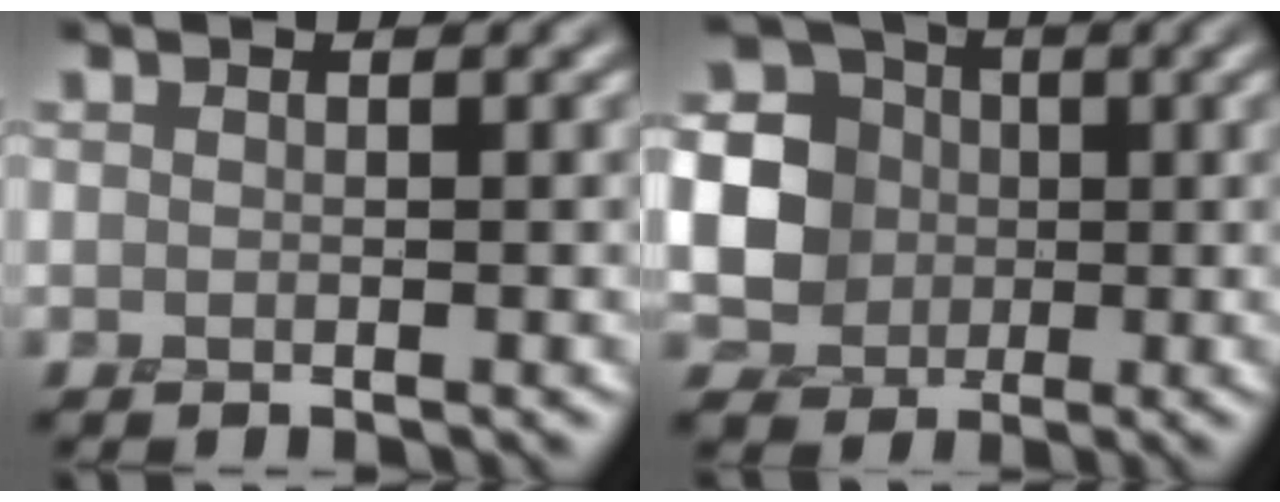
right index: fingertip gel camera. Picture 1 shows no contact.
{"total": 12.7, "force": [1.5, 11.6, 4.9], "torque": [-0.154, 0.032, 0.001]}